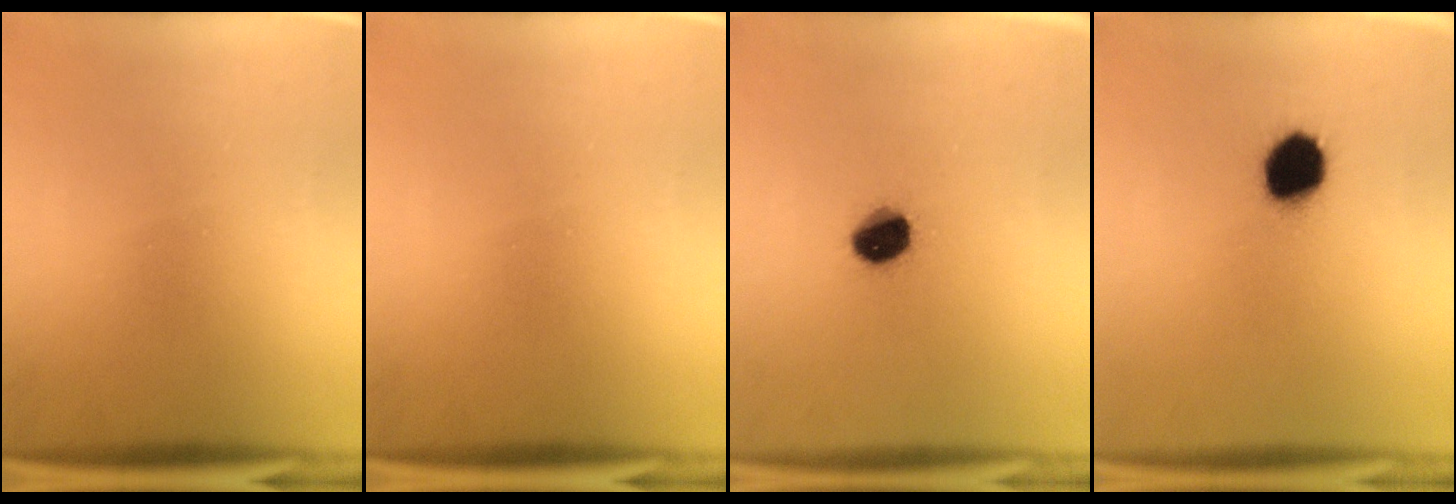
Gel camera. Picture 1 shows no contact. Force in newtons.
{"total": 0.0}
{"total": 7.9}
{"total": 9.3}